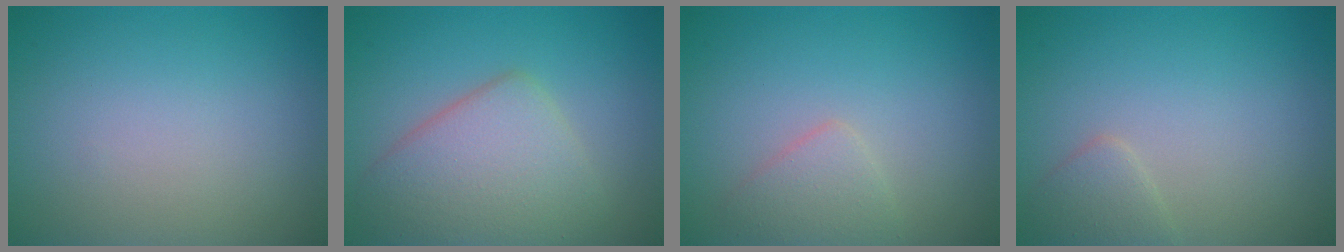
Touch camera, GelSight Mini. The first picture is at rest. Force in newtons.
{"total": 5.9, "press": 5.9, "slide": 0.3}
{"total": 1.9, "press": 1.9, "slide": 0.1}
{"total": 1.6, "press": 1.6, "slide": 0.1}